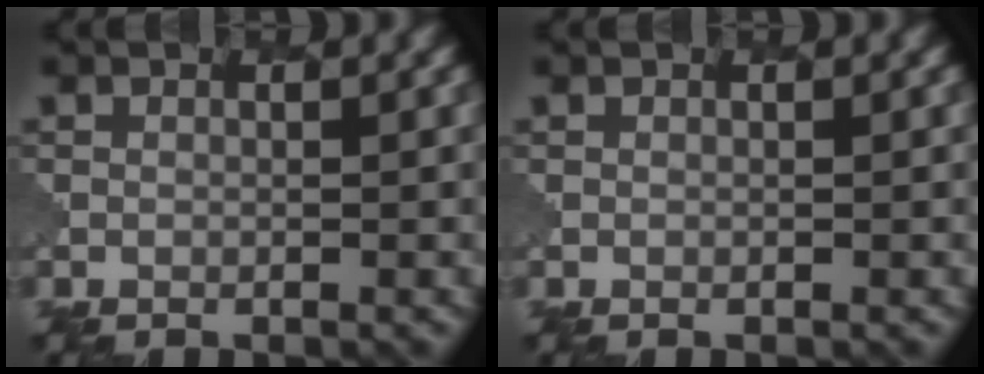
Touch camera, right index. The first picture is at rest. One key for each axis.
{"total": 0.0}